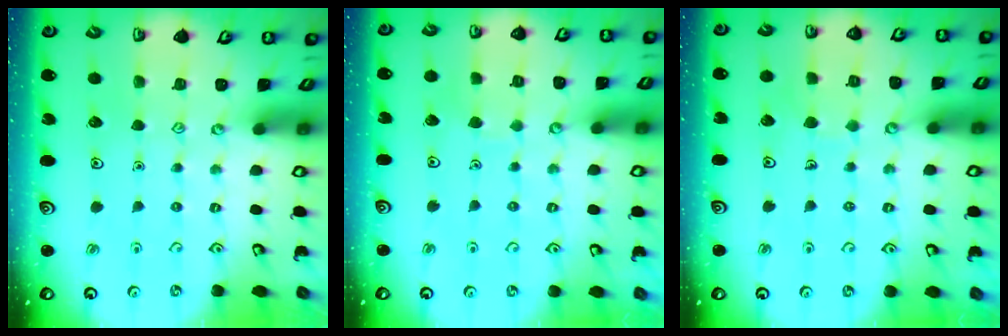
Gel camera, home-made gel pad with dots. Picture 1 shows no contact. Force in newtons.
{"total": 2.9, "press": 2.9, "slide": 0.2}
{"total": 4.0, "press": 4.0, "slide": 0.3}